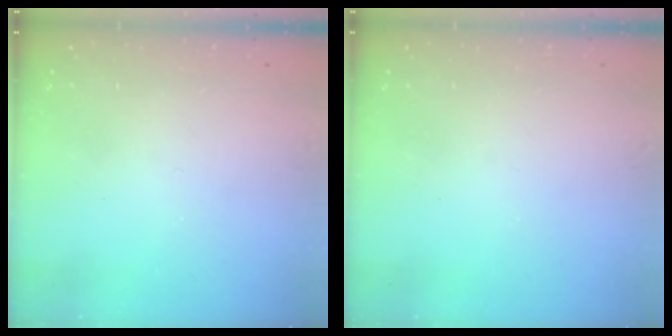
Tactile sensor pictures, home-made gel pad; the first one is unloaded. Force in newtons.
{"total": 0.0}